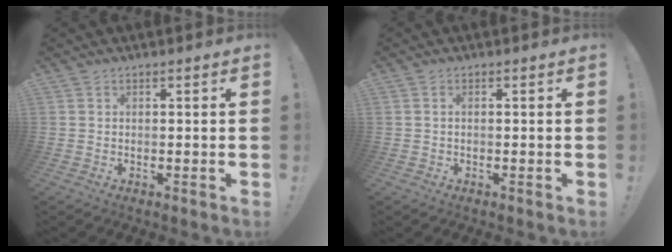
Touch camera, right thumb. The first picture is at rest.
{"total": 0.6, "force": [0.1, 0.0, 0.6], "torque": [-0.012, 0.000, 0.002]}